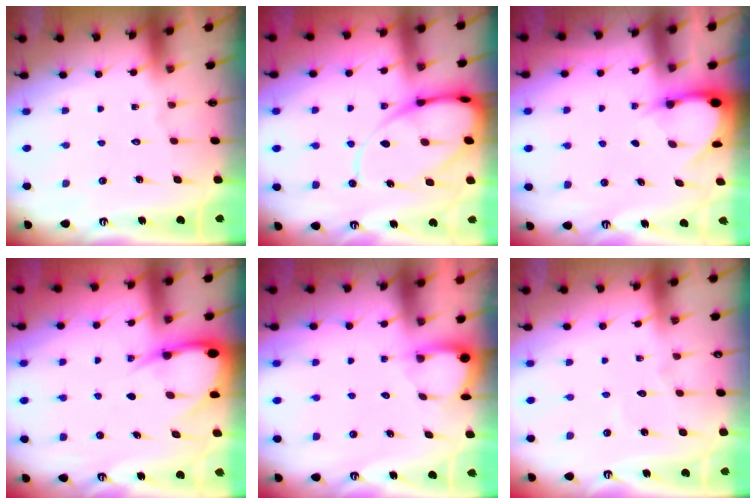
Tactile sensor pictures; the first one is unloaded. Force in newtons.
{"total": 12.9, "press": 12.9, "slide": 1.2}
{"total": 3.1, "press": 3.1, "slide": 0.2}
{"total": 7.8, "press": 7.8, "slide": 0.7}
{"total": 2.8, "press": 2.8, "slide": 0.3}
{"total": 3.1, "press": 3.1, "slide": 0.3}